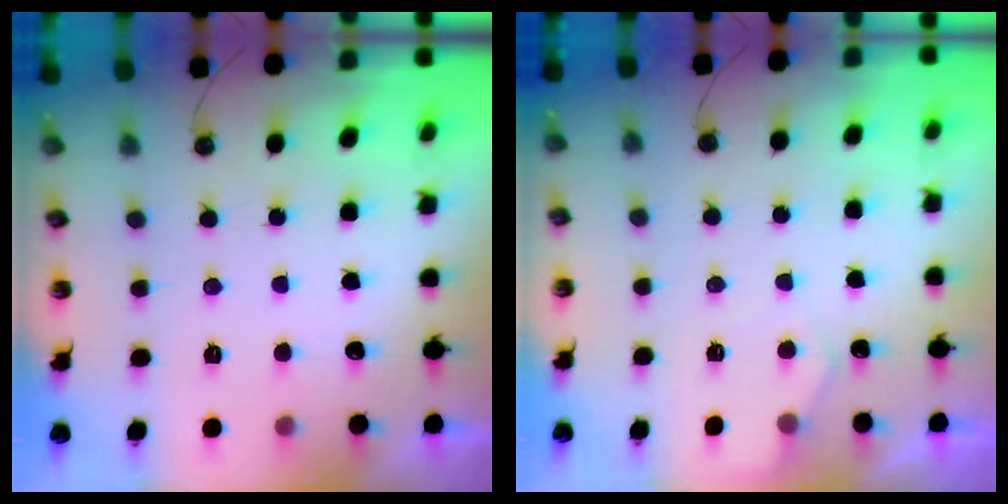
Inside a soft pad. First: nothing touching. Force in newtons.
{"total": 3.8, "press": 3.7, "slide": 0.5}